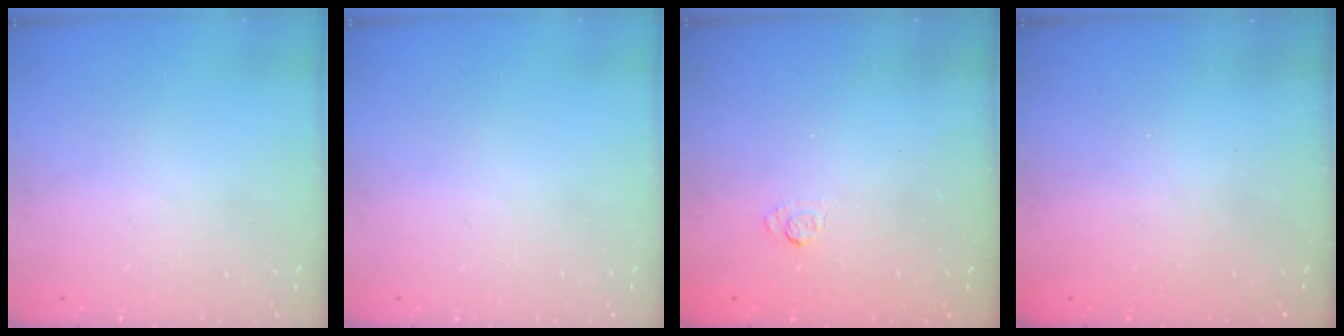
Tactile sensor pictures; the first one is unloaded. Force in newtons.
{"total": 0.0}
{"total": 2.6, "press": 2.2, "slide": 1.4}
{"total": 2.3, "press": 2.2, "slide": 0.6}